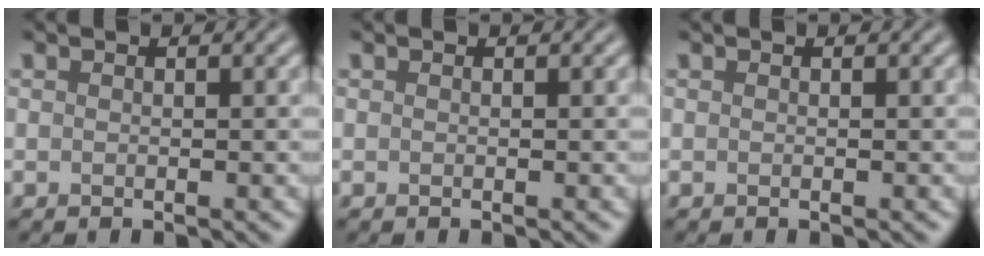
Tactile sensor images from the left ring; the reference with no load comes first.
{"total": 0.0}
{"total": 0.0}